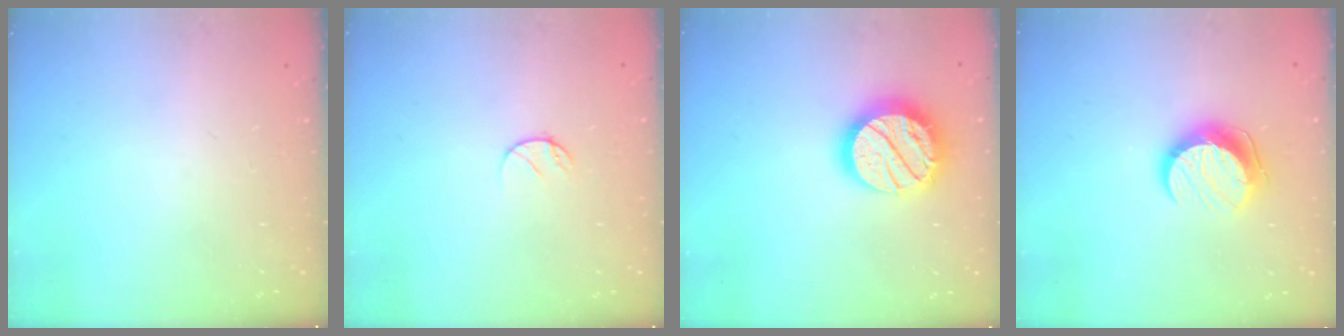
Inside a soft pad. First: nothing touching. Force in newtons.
{"total": 4.3, "press": 4.3, "slide": 0.3}
{"total": 19.1, "press": 19.1, "slide": 1.3}
{"total": 10.2, "press": 10.2, "slide": 0.9}